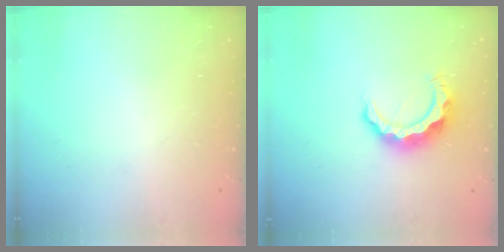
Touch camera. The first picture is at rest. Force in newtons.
{"total": 9.0, "press": 9.0, "slide": 0.4}